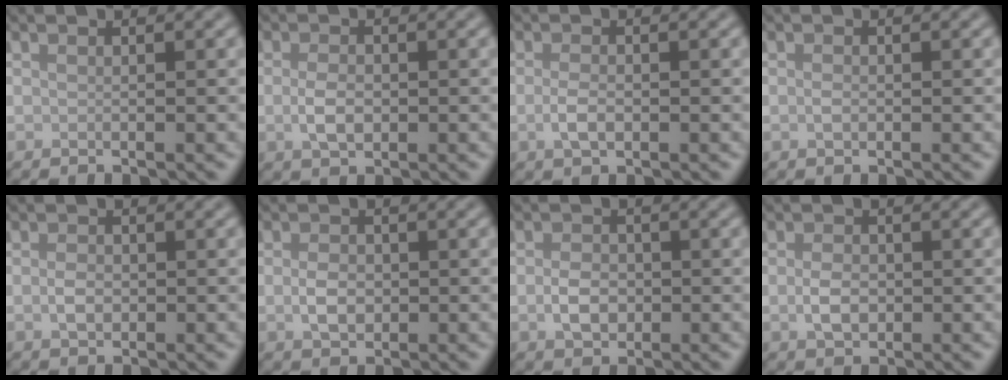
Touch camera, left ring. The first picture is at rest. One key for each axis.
{"total": 2.2, "fx": -0.3, "fy": 1.4, "fz": 1.7, "tx": -0.038, "ty": -0.001, "tz": -0.005}
{"total": 1.7, "fx": -0.4, "fy": 0.9, "fz": 1.4, "tx": -0.031, "ty": -0.001, "tz": -0.008}
{"total": 0.6, "fx": -0.1, "fy": 0.4, "fz": 0.5, "tx": -0.012, "ty": 0.000, "tz": -0.002}
{"total": 1.5, "fx": -0.2, "fy": 1.0, "fz": 1.1, "tx": -0.022, "ty": 0.000, "tz": -0.005}
{"total": 2.2, "fx": -0.2, "fy": 1.5, "fz": 1.6, "tx": -0.032, "ty": -0.001, "tz": -0.005}
{"total": 2.4, "fx": -0.4, "fy": 1.8, "fz": 1.6, "tx": -0.031, "ty": -0.001, "tz": -0.013}
{"total": 2.1, "fx": -0.3, "fy": 1.4, "fz": 1.5, "tx": -0.033, "ty": 0.000, "tz": -0.006}